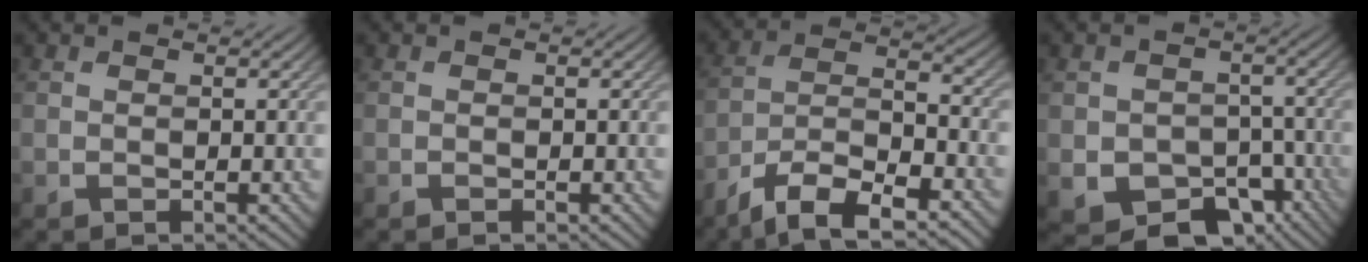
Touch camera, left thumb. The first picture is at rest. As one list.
[{"total": 0.0}, {"total": 10.3, "force": [-7.2, 3.1, 6.6], "torque": [-0.119, -0.003, -0.139]}, {"total": 9.0, "force": [-4.5, 6.5, 4.2], "torque": [-0.073, -0.021, -0.063]}]